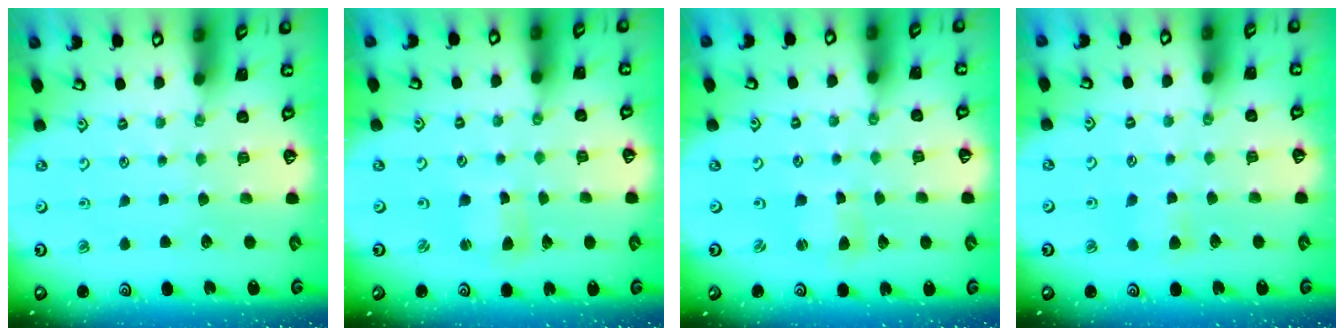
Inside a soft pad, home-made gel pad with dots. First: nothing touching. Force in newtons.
{"total": 3.0, "press": 2.9, "slide": 0.4}
{"total": 2.1, "press": 2.1, "slide": 0.3}
{"total": 4.5, "press": 4.5, "slide": 0.7}